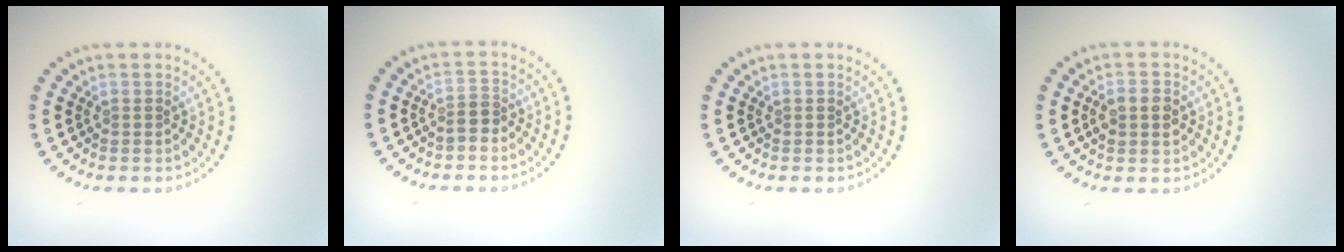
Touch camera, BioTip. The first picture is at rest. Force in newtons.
{"total": 1.4, "press": 1.2, "slide": 0.7}
{"total": 0.0}
{"total": 2.3, "press": 2.3, "slide": 0.0}